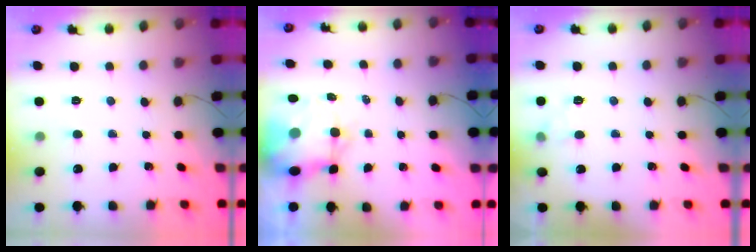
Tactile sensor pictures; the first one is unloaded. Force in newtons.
{"total": 8.4, "press": 8.0, "slide": 2.5}
{"total": 5.0, "press": 4.5, "slide": 2.1}